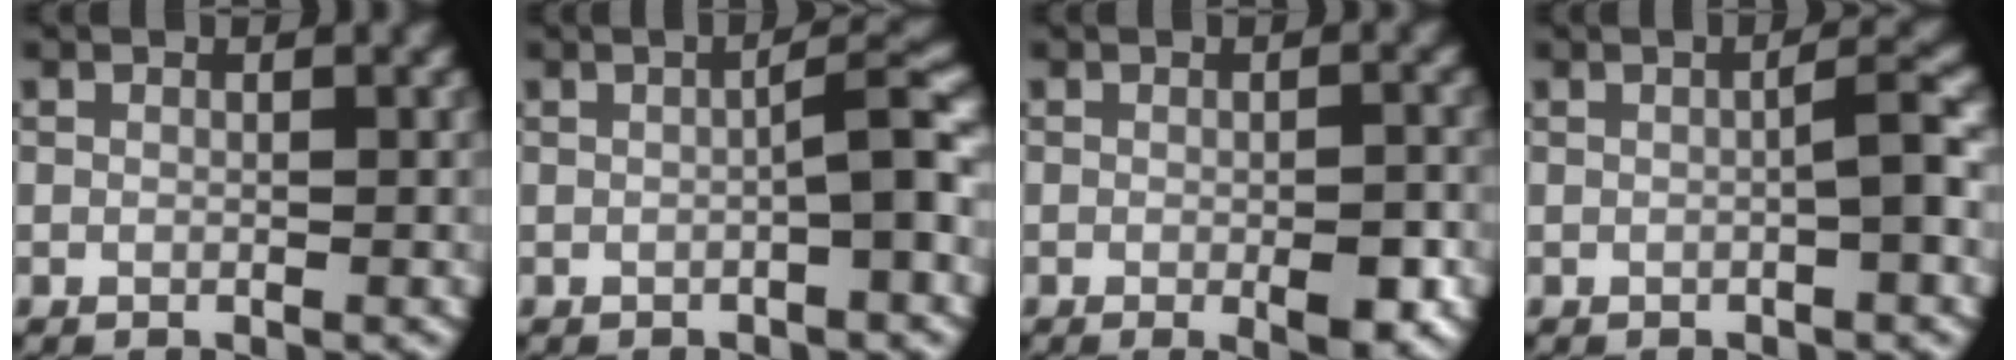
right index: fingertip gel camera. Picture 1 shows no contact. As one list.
[{"total": 2.9, "force": [-0.7, 0.2, 2.9], "torque": [-0.043, 0.018, -0.014]}, {"total": 3.4, "force": [-1.0, 0.8, 3.1], "torque": [-0.048, -0.005, -0.011]}, {"total": 2.4, "force": [-0.4, 0.2, 2.3], "torque": [-0.035, 0.012, -0.011]}]